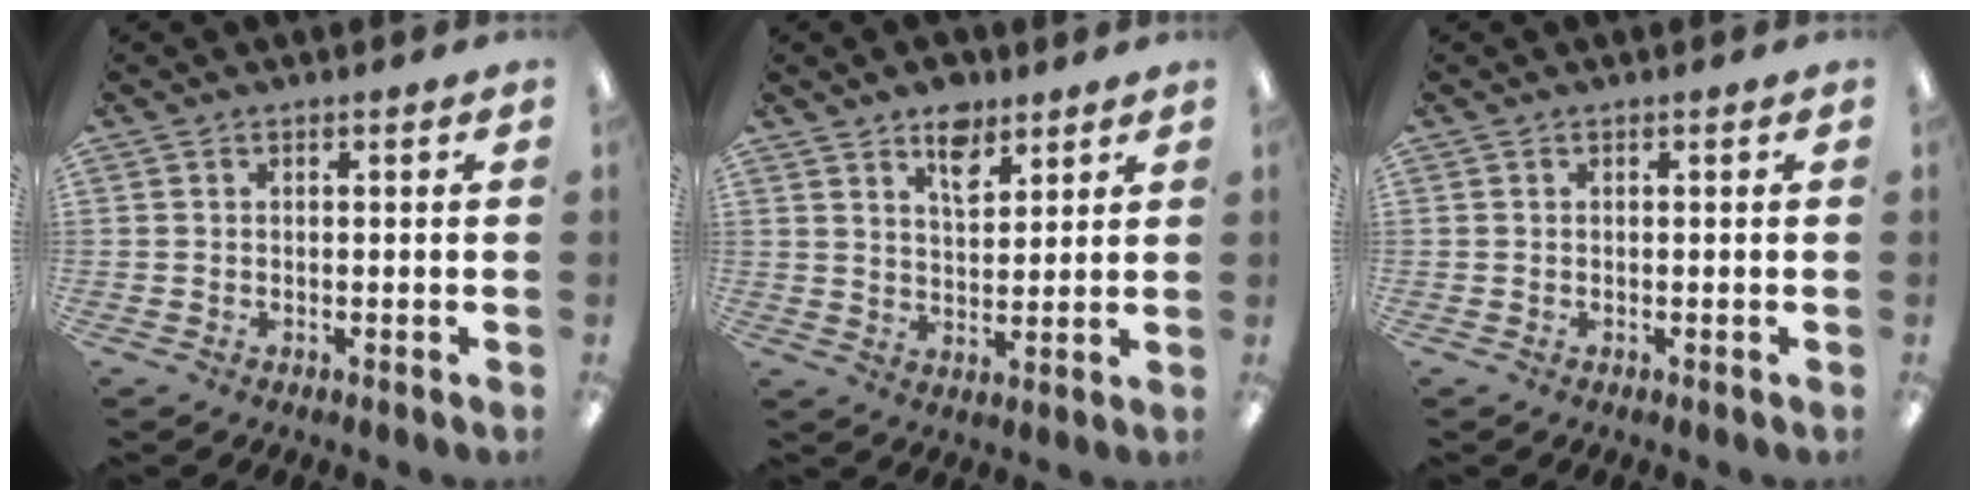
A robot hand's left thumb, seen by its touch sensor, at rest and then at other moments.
{"total": 8.1, "force": [5.5, 4.4, 3.9], "torque": [-0.044, -0.028, 0.095]}
{"total": 0.0}